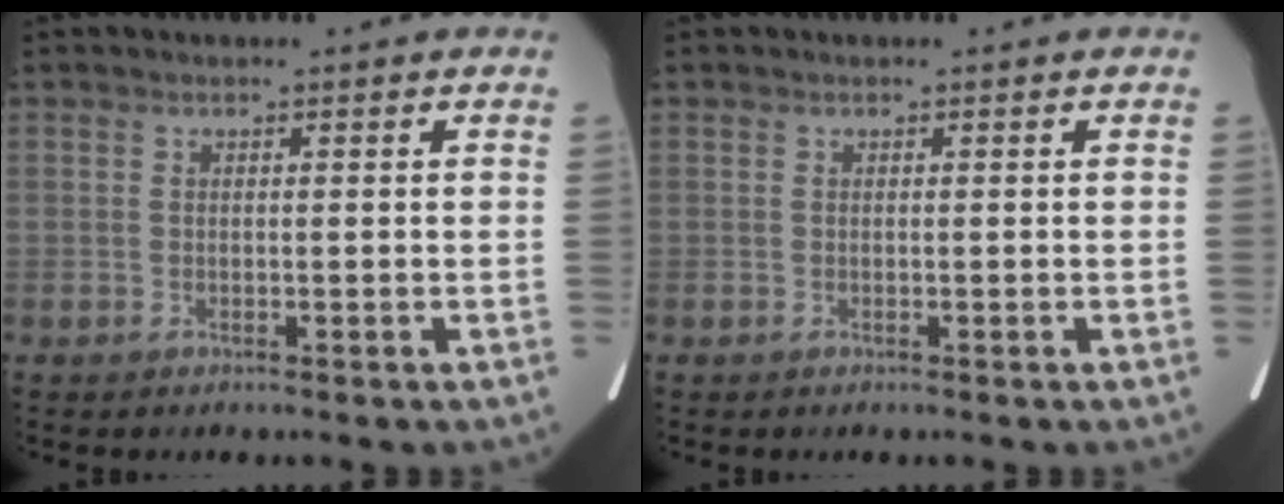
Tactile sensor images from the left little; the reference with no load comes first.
{"total": 0.0}